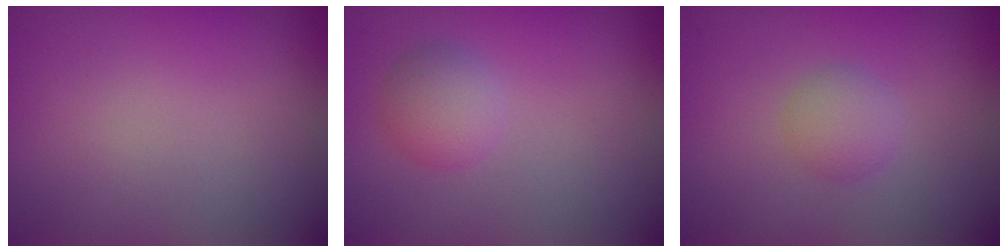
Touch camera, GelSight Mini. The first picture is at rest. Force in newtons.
{"total": 2.2, "press": 2.2, "slide": 0.1}
{"total": 1.8, "press": 1.8, "slide": 0.1}